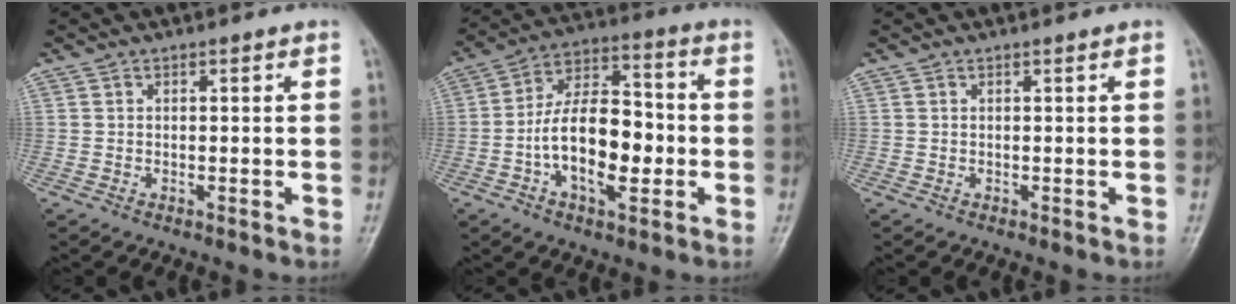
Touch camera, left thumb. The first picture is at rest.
{"total": 15.3, "force": [-3.0, 8.1, 12.7], "torque": [-0.206, 0.032, -0.059]}
{"total": 0.0}